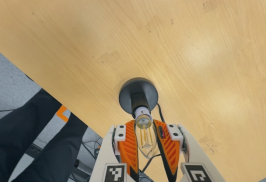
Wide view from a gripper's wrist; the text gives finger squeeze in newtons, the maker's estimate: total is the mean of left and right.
{"total": 13.7, "left": 13.3, "right": 14.1}